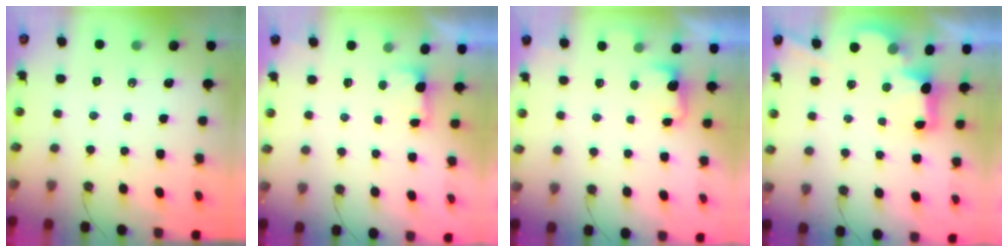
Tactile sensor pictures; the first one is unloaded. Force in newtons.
{"total": 2.2, "press": 2.0, "slide": 0.9}
{"total": 1.5, "press": 1.3, "slide": 0.8}
{"total": 2.8, "press": 2.7, "slide": 0.9}